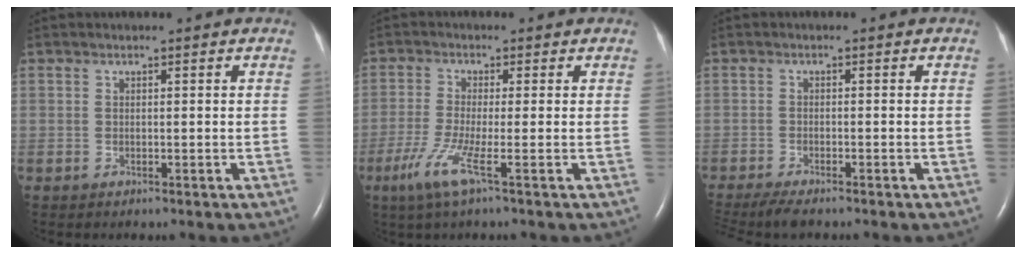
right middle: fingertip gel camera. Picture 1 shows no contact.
{"total": 5.4, "force": [-2.6, -0.4, 4.8], "torque": [-0.111, -0.019, -0.057]}
{"total": 6.5, "force": [-5.4, 1.0, 3.4], "torque": [-0.058, -0.017, -0.090]}